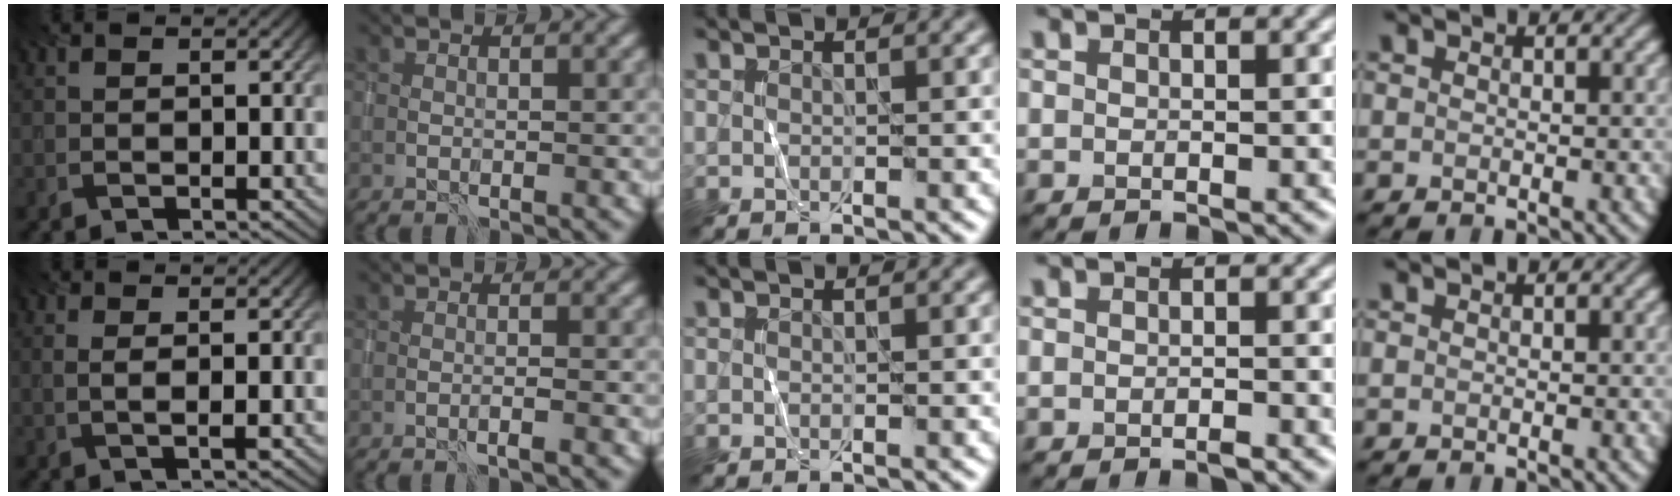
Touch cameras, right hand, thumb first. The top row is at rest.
{"thumb": {"total": 1.9, "force": [0.4, 0.3, 1.9], "torque": [-0.039, 0.002, 0.006]}, "index": {"total": 0.9, "force": [-0.5, 0.1, 0.7], "torque": [-0.007, 0.002, -0.013]}, "ring": {"total": 0.7, "force": [-0.6, 0.1, 0.5], "torque": [-0.007, 0.001, -0.010]}}